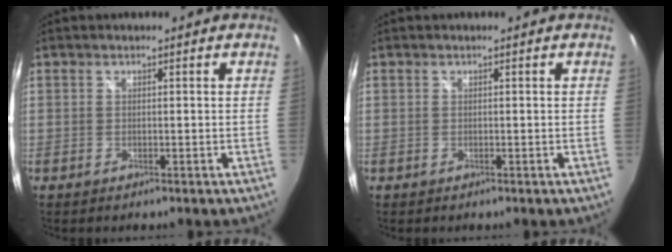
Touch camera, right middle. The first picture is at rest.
{"total": 0.0}